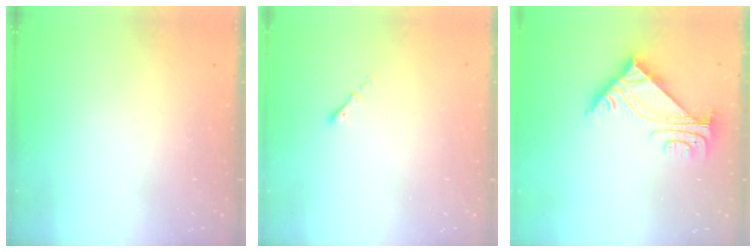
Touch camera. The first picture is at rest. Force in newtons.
{"total": 1.1, "press": 1.0, "slide": 0.5}
{"total": 5.5, "press": 5.4, "slide": 0.9}